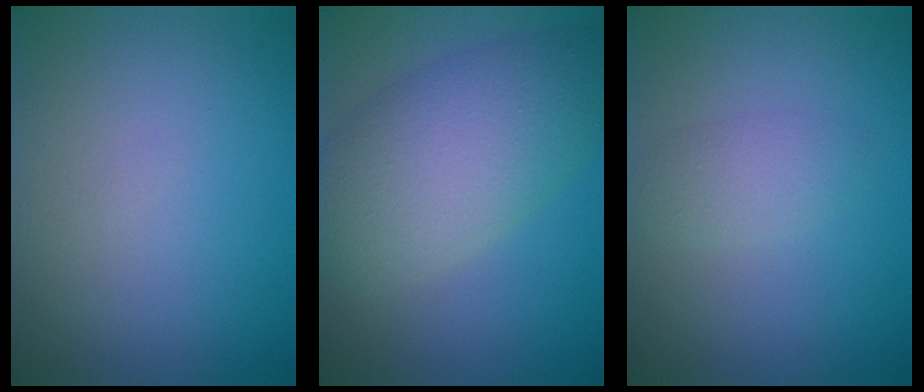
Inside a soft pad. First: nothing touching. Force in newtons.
{"total": 8.0, "press": 8.0, "slide": 0.5}
{"total": 1.8, "press": 1.8, "slide": 0.1}